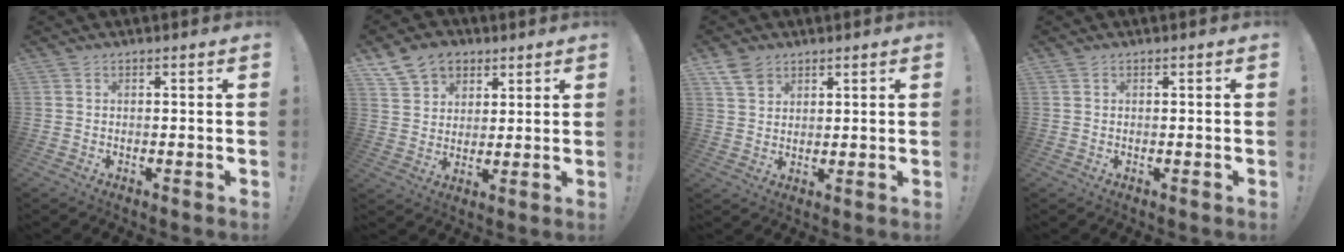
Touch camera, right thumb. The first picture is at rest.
{"total": 11.0, "force": [6.4, 8.1, 3.7], "torque": [-0.057, -0.031, 0.126]}
{"total": 5.5, "force": [3.8, 3.5, 2.1], "torque": [-0.032, -0.015, 0.071]}
{"total": 0.0}